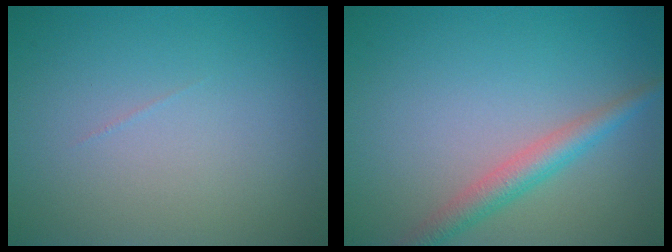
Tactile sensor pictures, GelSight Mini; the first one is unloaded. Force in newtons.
{"total": 2.9, "press": 2.9, "slide": 0.1}